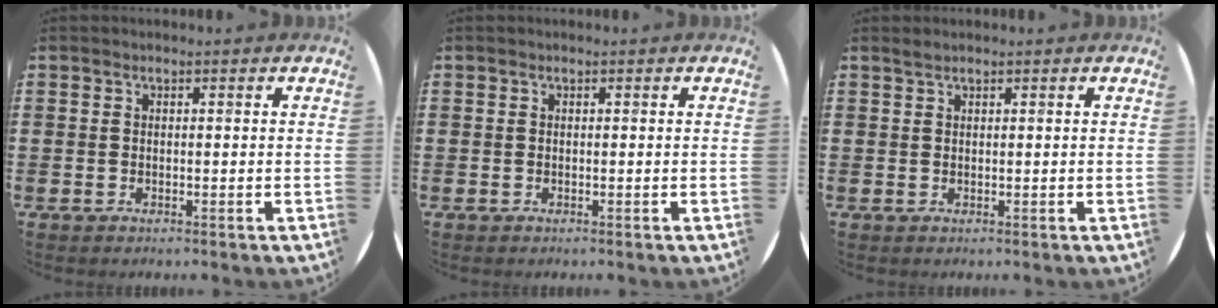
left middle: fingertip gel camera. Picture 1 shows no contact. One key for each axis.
{"total": 0.0}
{"total": 0.5, "fx": 0.5, "fy": 0.0, "fz": 0.1, "tx": -0.001, "ty": 0.000, "tz": 0.010}